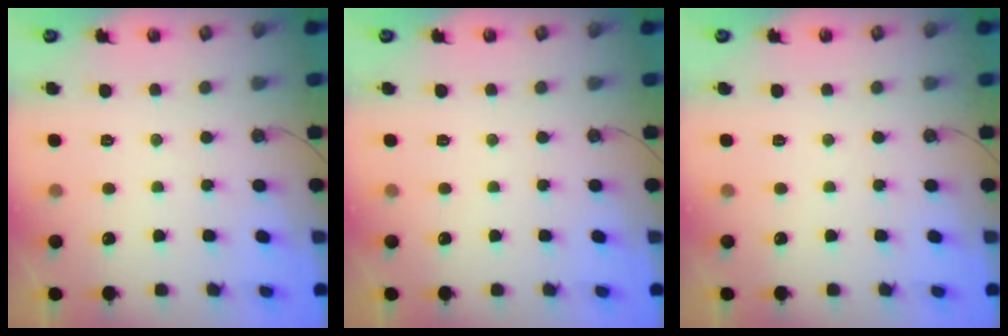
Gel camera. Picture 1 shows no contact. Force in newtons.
{"total": 0.0}
{"total": 0.0}